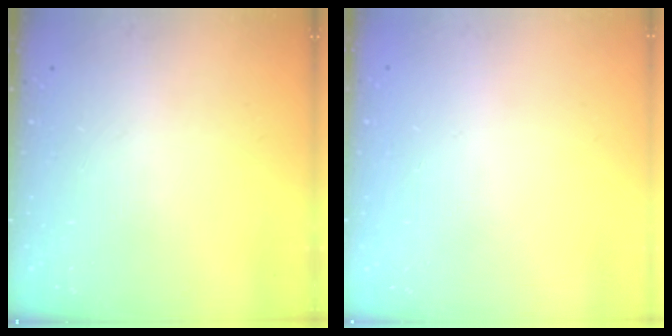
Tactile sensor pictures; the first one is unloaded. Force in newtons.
{"total": 0.0}